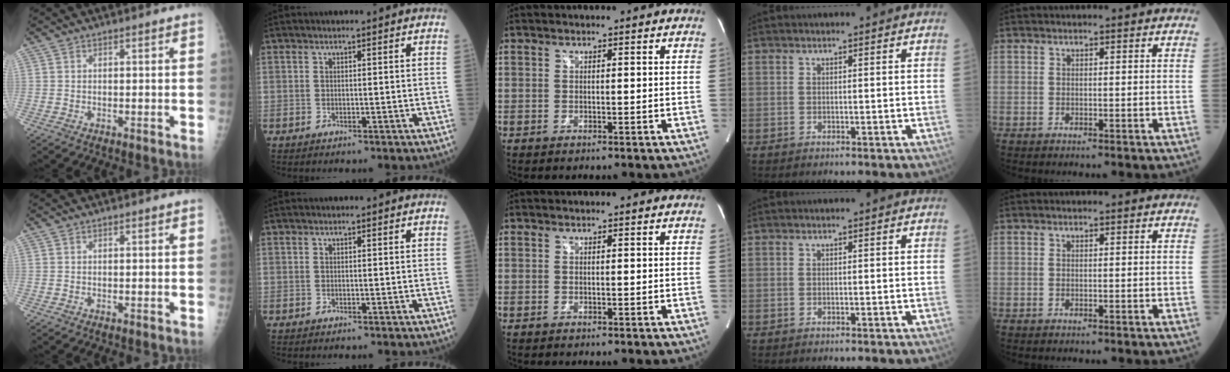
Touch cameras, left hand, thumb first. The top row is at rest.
{}